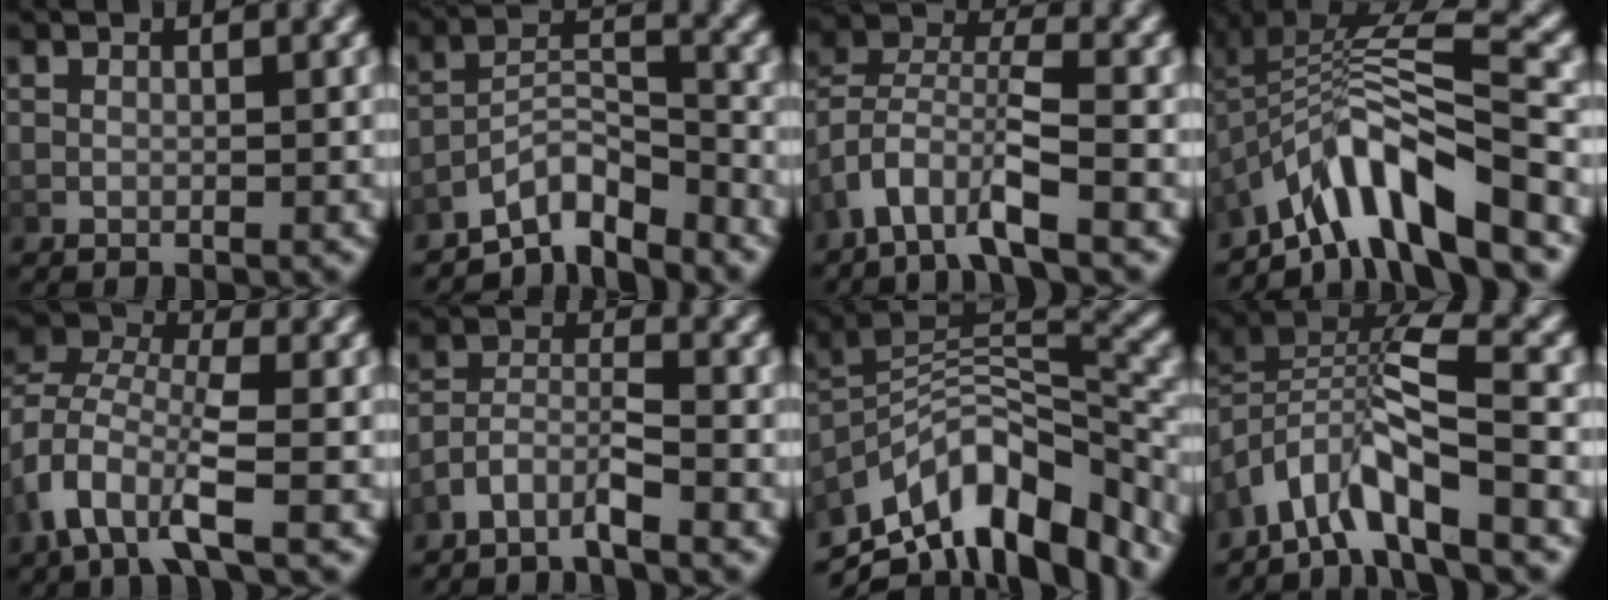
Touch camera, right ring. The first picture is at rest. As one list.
[{"total": 7.6, "force": [-5.7, 3.5, 3.6], "torque": [-0.050, -0.019, -0.095]}, {"total": 4.1, "force": [-0.9, 2.3, 3.3], "torque": [-0.069, -0.002, -0.021]}, {"total": 8.6, "force": [-2.8, 3.8, 7.1], "torque": [-0.125, 0.001, -0.039]}, {"total": 5.4, "force": [0.2, 3.4, 4.2], "torque": [-0.095, -0.004, -0.002]}, {"total": 4.3, "force": [-2.6, 2.7, 2.1], "torque": [-0.046, -0.012, -0.050]}, {"total": 13.2, "force": [-3.5, 8.5, 9.4], "torque": [-0.151, -0.016, -0.045]}, {"total": 6.2, "force": [-0.4, 4.0, 4.7], "torque": [-0.103, -0.004, -0.008]}]